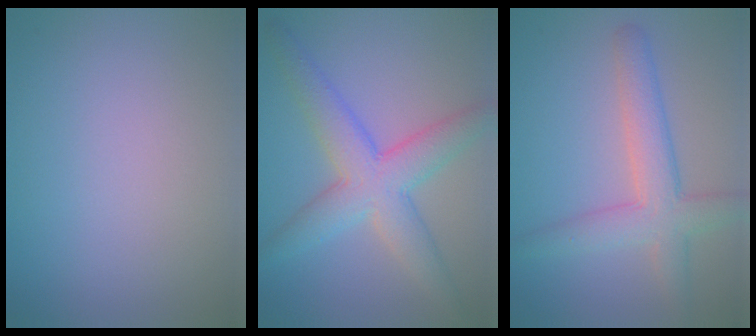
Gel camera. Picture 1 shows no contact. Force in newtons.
{"total": 6.0, "press": 6.0, "slide": 0.1}
{"total": 4.7, "press": 4.7, "slide": 0.2}